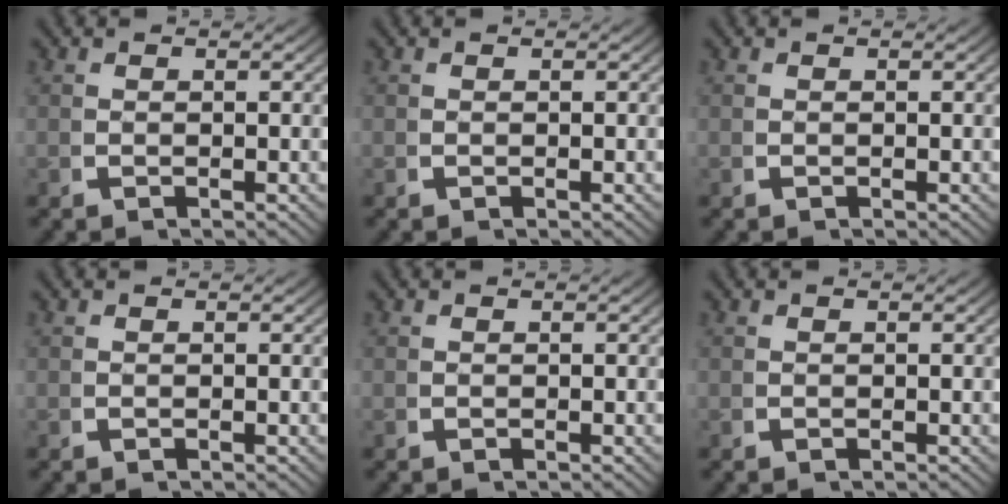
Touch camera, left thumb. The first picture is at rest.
{"total": 0.0}
{"total": 0.0}
{"total": 0.0}
{"total": 0.0}
{"total": 0.0}